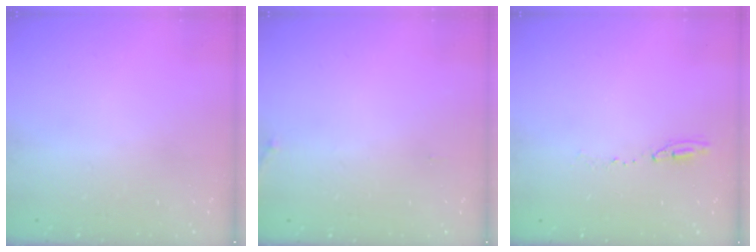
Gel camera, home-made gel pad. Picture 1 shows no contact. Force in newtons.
{"total": 5.2, "press": 4.9, "slide": 1.8}
{"total": 5.7, "press": 5.7, "slide": 0.7}